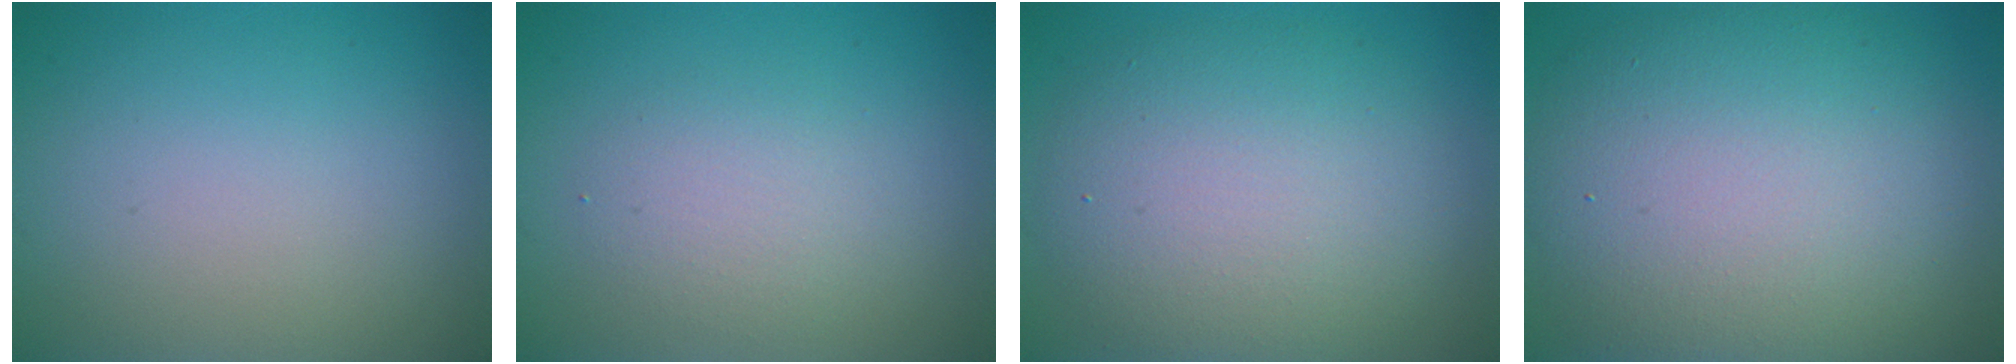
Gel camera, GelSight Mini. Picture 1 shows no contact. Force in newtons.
{"total": 2.4, "press": 2.4, "slide": 0.2}
{"total": 7.8, "press": 7.8, "slide": 0.3}
{"total": 12.6, "press": 12.6, "slide": 0.6}